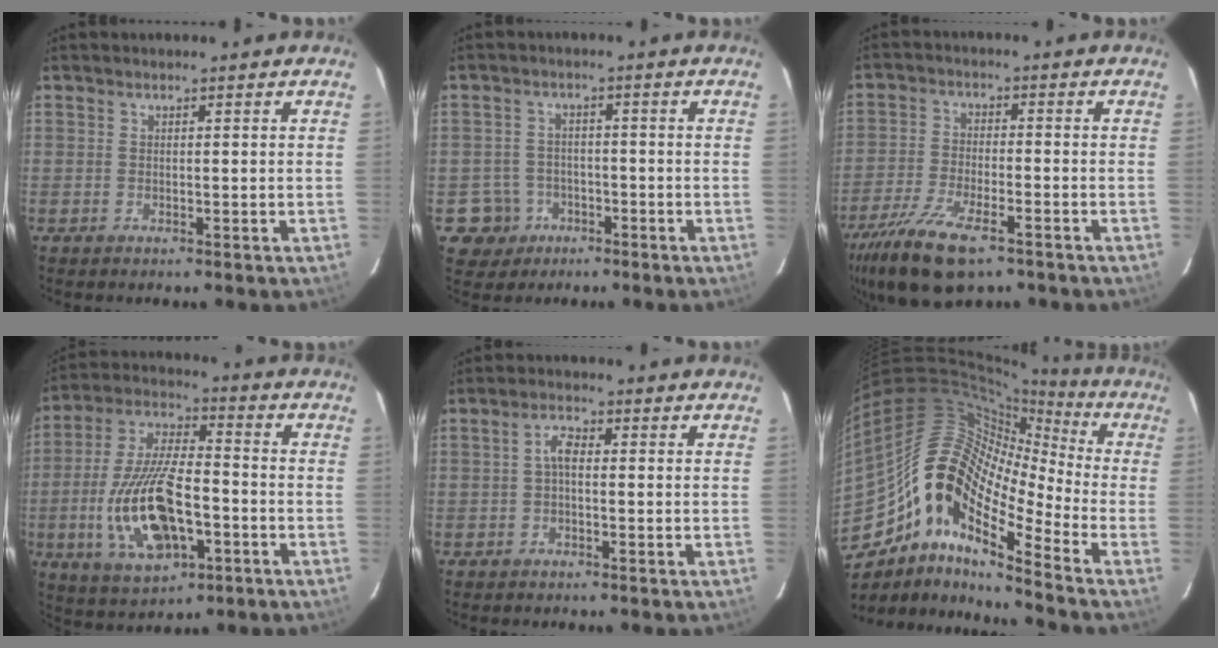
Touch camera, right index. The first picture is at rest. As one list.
[{"total": 6.1, "force": [-2.6, 5.5, 0.2], "torque": [-0.023, 0.024, -0.040]}, {"total": 13.9, "force": [-9.2, 5.0, 9.1], "torque": [-0.210, -0.035, -0.175]}, {"total": 18.0, "force": [-5.3, 7.8, 15.4], "torque": [-0.328, -0.007, -0.086]}, {"total": 2.6, "force": [-0.2, 1.3, 2.3], "torque": [-0.047, 0.011, -0.003]}, {"total": 18.5, "force": [-8.6, 7.0, 14.8], "torque": [-0.240, -0.007, -0.182]}]